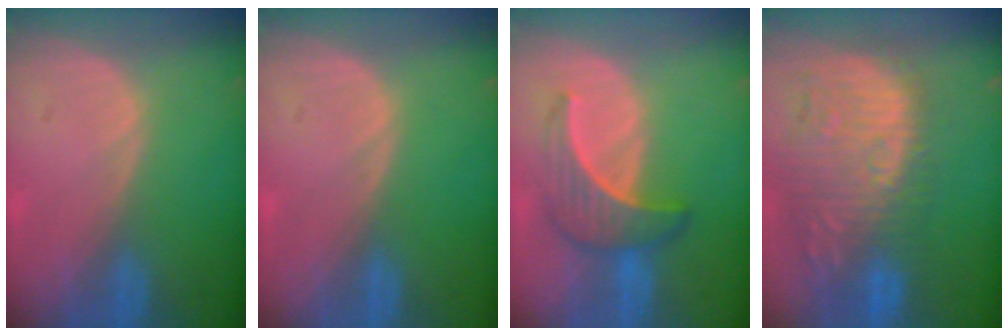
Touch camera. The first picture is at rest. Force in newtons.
{"total": 0.0}
{"total": 6.2, "press": 5.9, "slide": 1.7}
{"total": 12.8, "press": 11.7, "slide": 5.4}